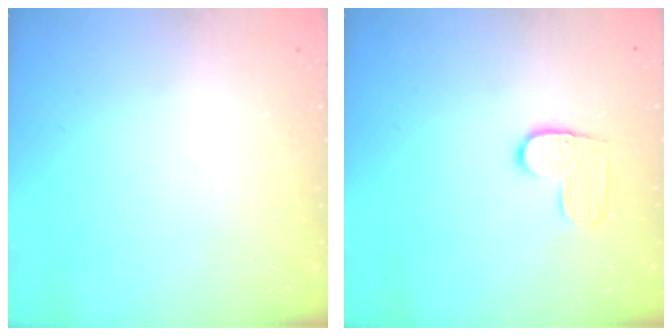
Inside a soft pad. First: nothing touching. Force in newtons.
{"total": 6.1, "press": 6.1, "slide": 0.4}